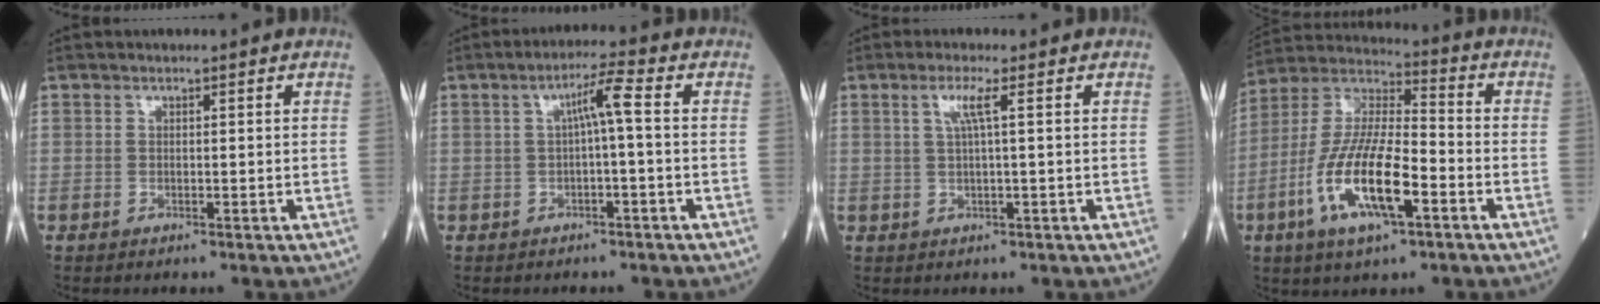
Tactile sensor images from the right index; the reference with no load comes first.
{"total": 4.2, "force": [0.2, 0.0, 4.1], "torque": [-0.070, 0.014, 0.004]}
{"total": 2.9, "force": [0.9, -0.4, 2.7], "torque": [-0.059, 0.005, 0.018]}
{"total": 15.5, "force": [-5.5, 3.9, 14.0], "torque": [-0.289, -0.005, -0.103]}